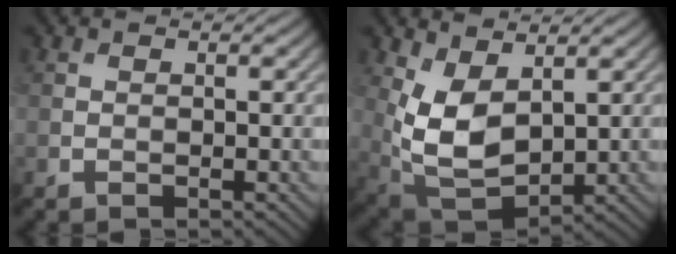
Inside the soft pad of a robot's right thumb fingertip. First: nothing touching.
{"total": 9.1, "force": [2.3, 5.2, 7.2], "torque": [-0.181, -0.008, 0.046]}